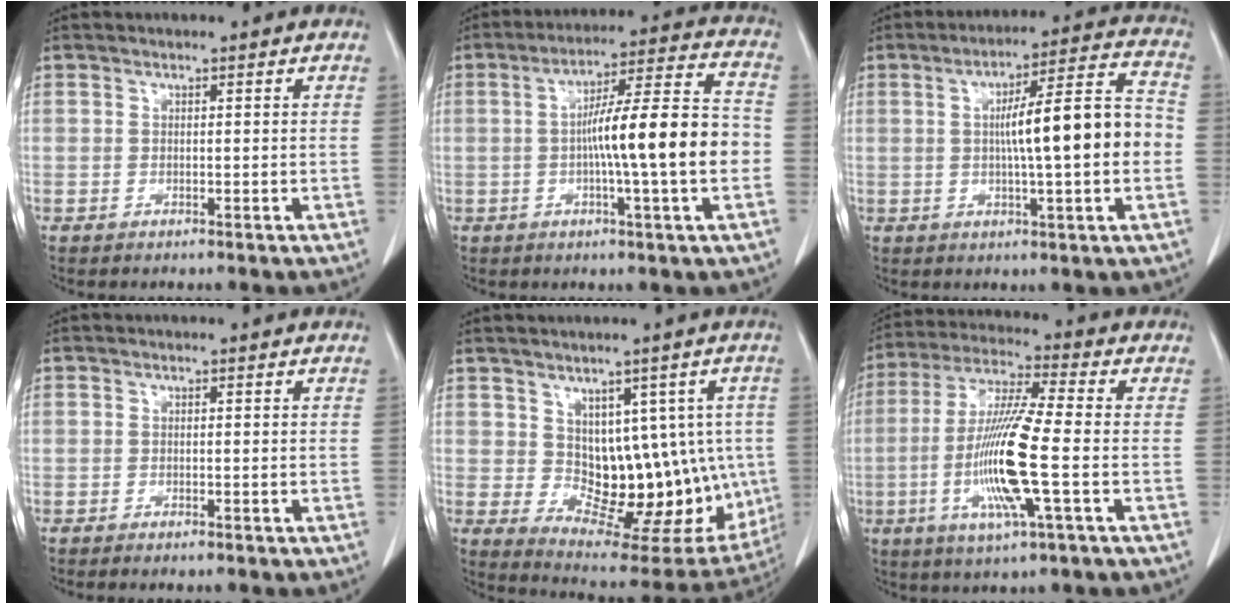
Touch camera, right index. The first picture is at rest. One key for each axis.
{"total": 15.0, "fx": -2.0, "fy": 0.3, "fz": 14.8, "tx": -0.232, "ty": 0.016, "tz": -0.036}
{"total": 13.9, "fx": -0.6, "fy": 0.8, "fz": 13.8, "tx": -0.208, "ty": 0.020, "tz": -0.012}
{"total": 1.5, "fx": -1.2, "fy": 0.1, "fz": 0.8, "tx": -0.013, "ty": -0.003, "tz": -0.015}
{"total": 14.2, "fx": 0.6, "fy": 8.4, "fz": 11.4, "tx": -0.125, "ty": 0.012, "tz": 0.035}
{"total": 14.0, "fx": -2.9, "fy": 0.5, "fz": 13.7, "tx": -0.280, "ty": -0.013, "tz": -0.061}